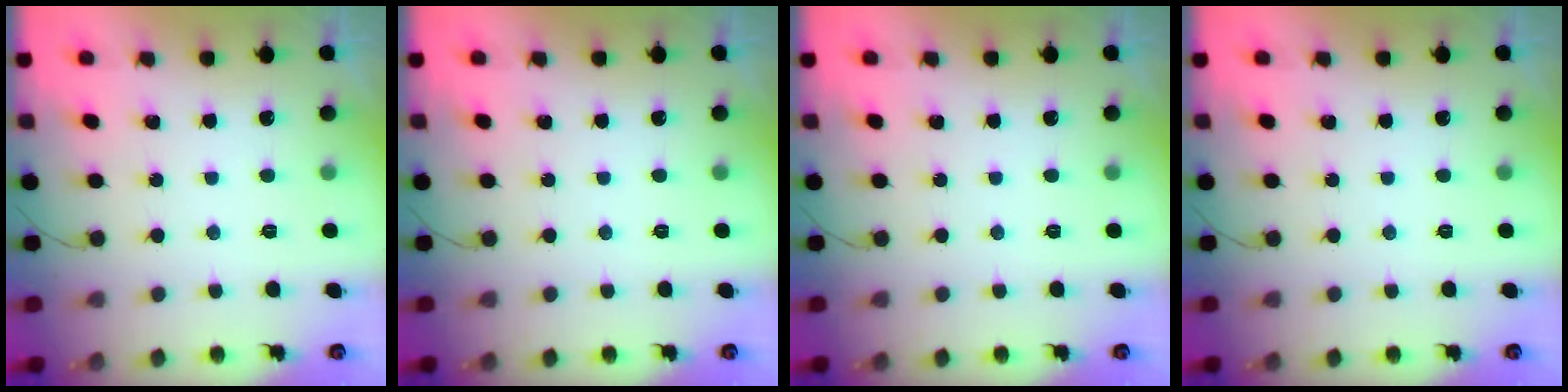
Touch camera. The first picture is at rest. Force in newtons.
{"total": 0.0}
{"total": 0.0}
{"total": 0.0}